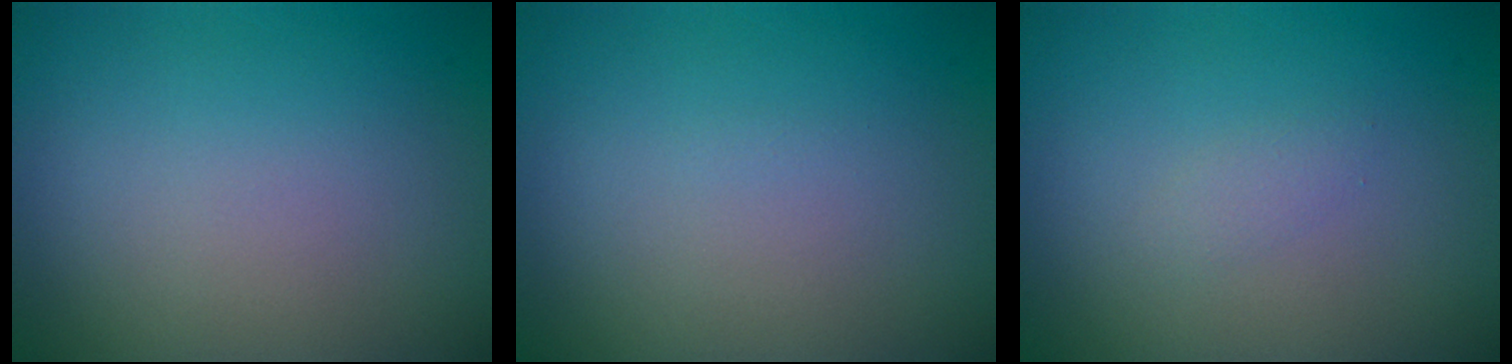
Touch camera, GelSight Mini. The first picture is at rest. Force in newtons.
{"total": 0.0}
{"total": 0.8, "press": 0.8, "slide": 0.1}